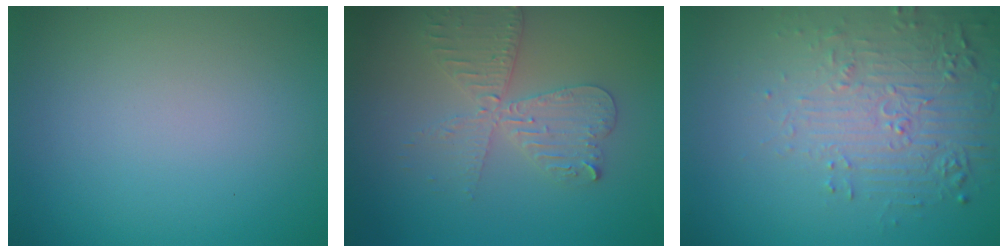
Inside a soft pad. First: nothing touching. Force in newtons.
{"total": 4.0, "press": 3.4, "slide": 2.1}
{"total": 5.7, "press": 3.7, "slide": 4.4}